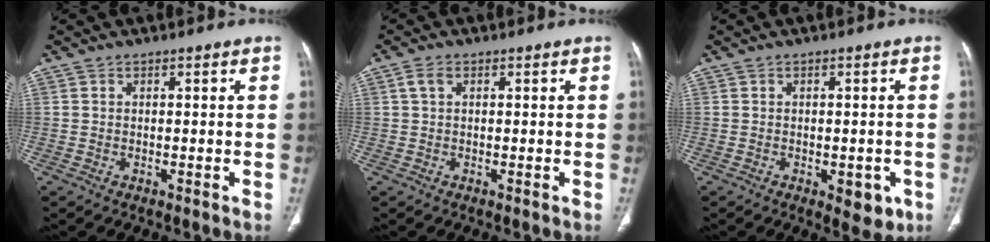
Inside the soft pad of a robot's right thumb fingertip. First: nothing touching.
{"total": 2.0, "force": [0.8, 1.2, 1.5], "torque": [-0.033, 0.008, 0.016]}
{"total": 5.2, "force": [-2.1, 2.8, 3.9], "torque": [-0.023, 0.004, -0.018]}